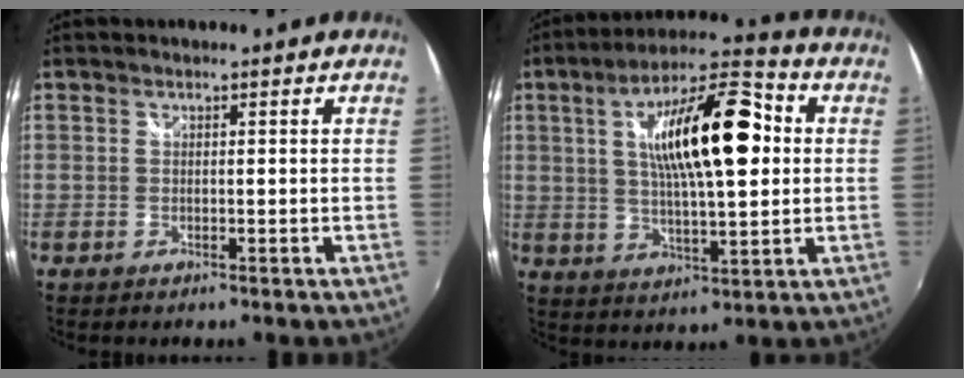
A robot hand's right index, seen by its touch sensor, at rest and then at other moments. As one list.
[{"total": 17.9, "force": [3.4, 5.6, 16.7], "torque": [-0.281, 0.025, 0.053]}]